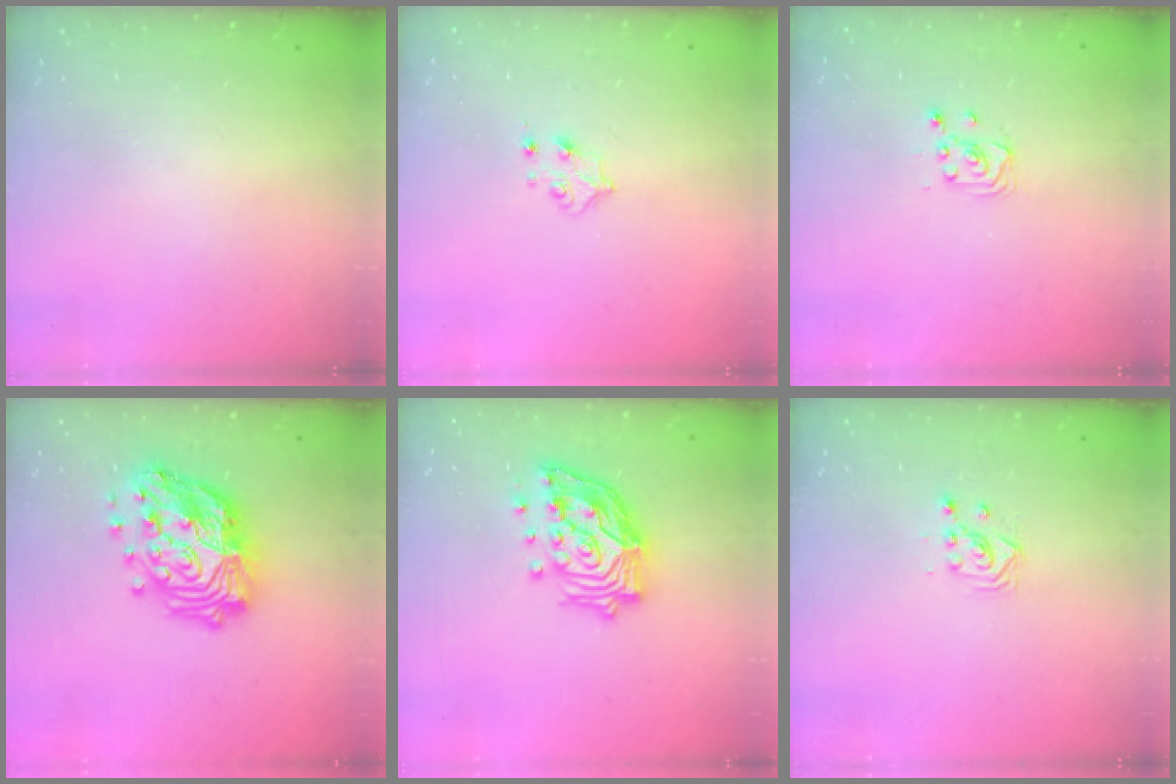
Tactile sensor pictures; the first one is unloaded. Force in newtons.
{"total": 4.4, "press": 4.4, "slide": 0.5}
{"total": 2.9, "press": 2.9, "slide": 0.4}
{"total": 20.7, "press": 20.7, "slide": 1.9}
{"total": 16.9, "press": 16.7, "slide": 2.3}
{"total": 3.0, "press": 3.0, "slide": 0.1}